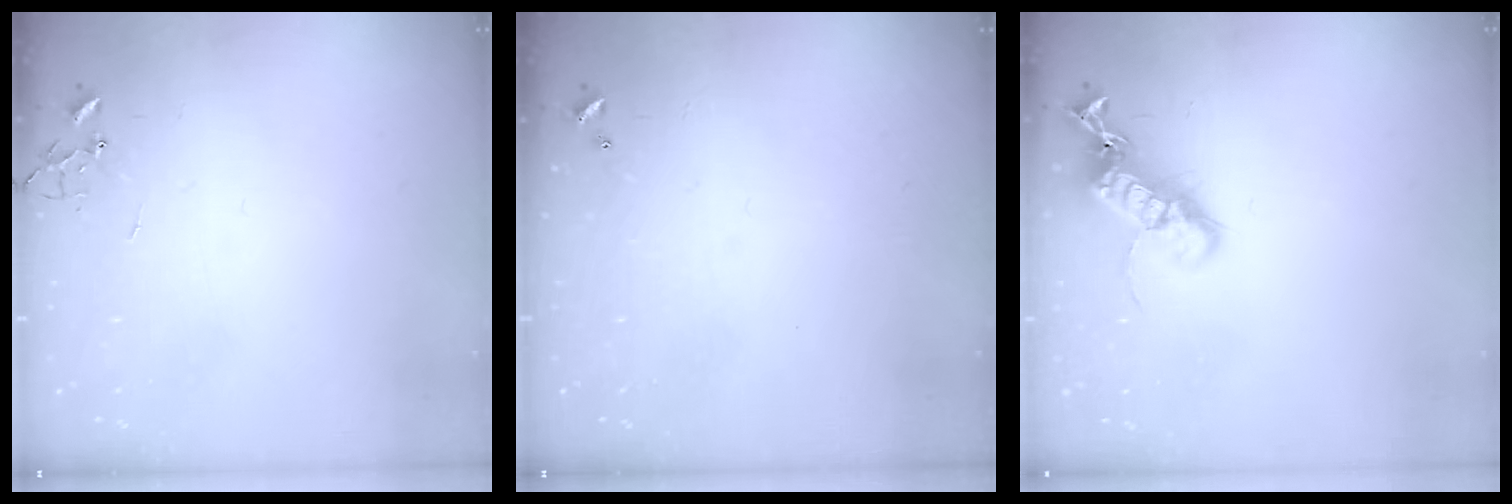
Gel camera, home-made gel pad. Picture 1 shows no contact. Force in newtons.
{"total": 0.0}
{"total": 17.2, "press": 17.2, "slide": 0.8}